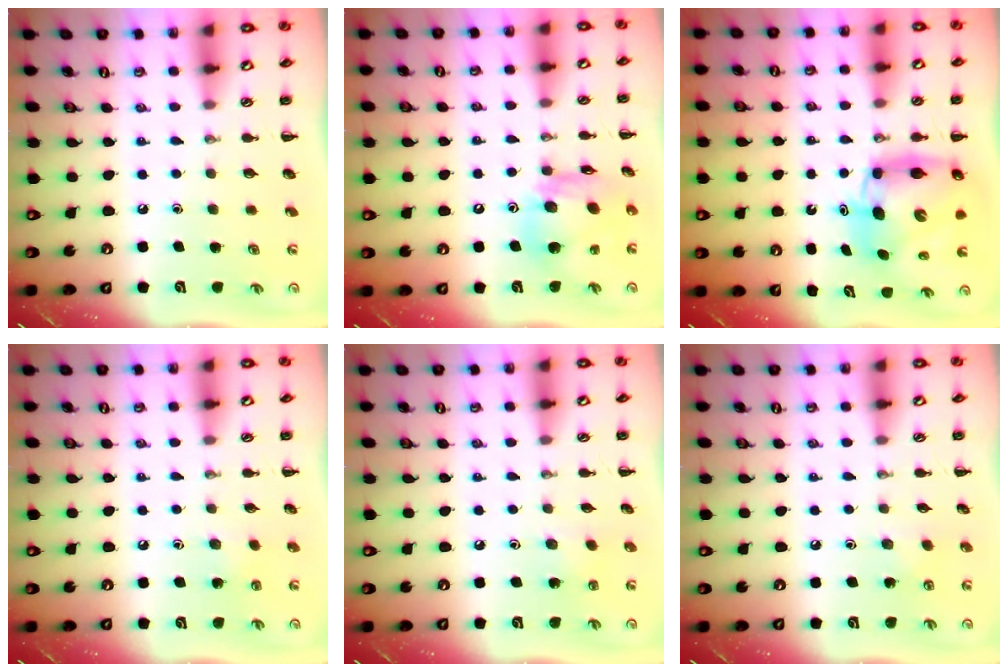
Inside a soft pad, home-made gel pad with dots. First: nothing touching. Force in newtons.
{"total": 14.8, "press": 14.5, "slide": 2.7}
{"total": 9.7, "press": 9.3, "slide": 2.8}
{"total": 5.0, "press": 4.8, "slide": 1.5}
{"total": 1.5, "press": 1.4, "slide": 0.6}
{"total": 2.6, "press": 2.4, "slide": 0.9}